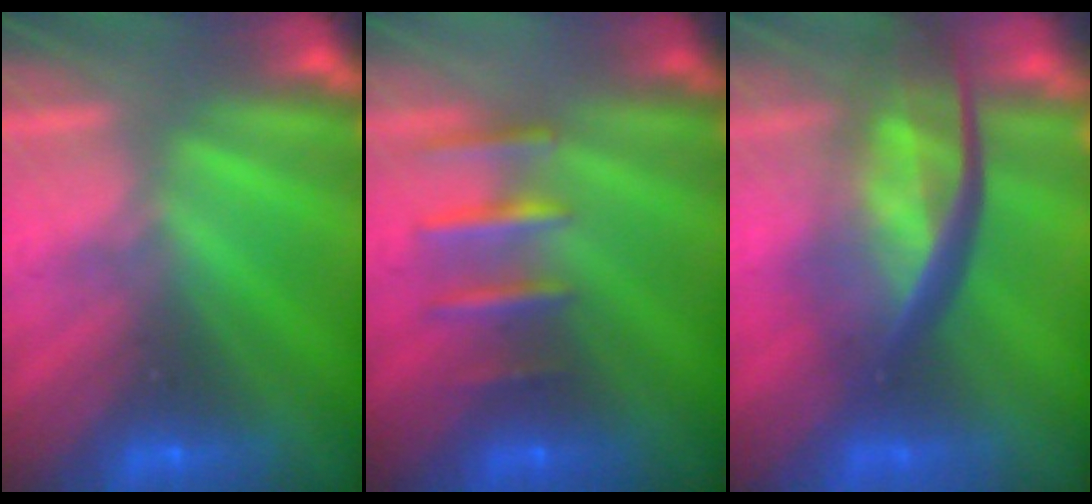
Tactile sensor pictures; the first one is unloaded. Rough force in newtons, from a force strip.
{"total": 2.5}
{"total": 11.6}